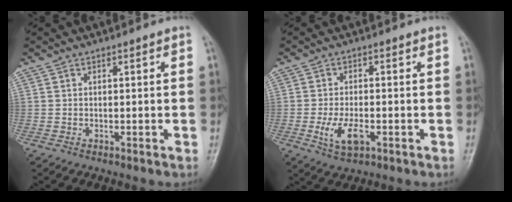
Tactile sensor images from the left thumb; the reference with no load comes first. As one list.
[{"total": 5.8, "force": [-1.8, 2.9, 4.7], "torque": [-0.091, 0.001, -0.028]}]